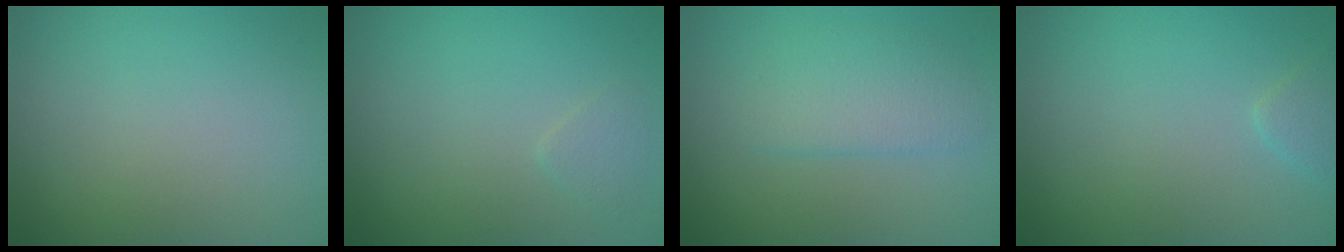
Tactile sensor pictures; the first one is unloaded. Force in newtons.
{"total": 0.8, "press": 0.8, "slide": 0.1}
{"total": 2.9, "press": 2.9, "slide": 0.0}
{"total": 1.1, "press": 1.1, "slide": 0.1}